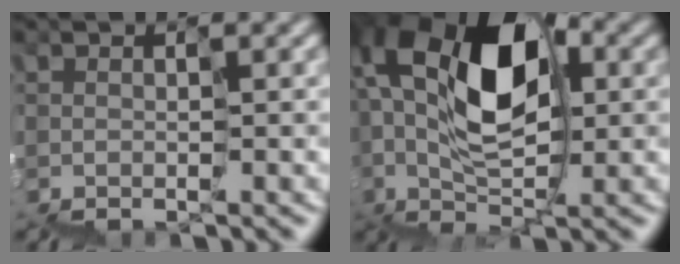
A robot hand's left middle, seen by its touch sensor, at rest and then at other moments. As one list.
[{"total": 10.7, "force": [1.6, 6.4, 8.4], "torque": [-0.167, 0.026, 0.019]}]